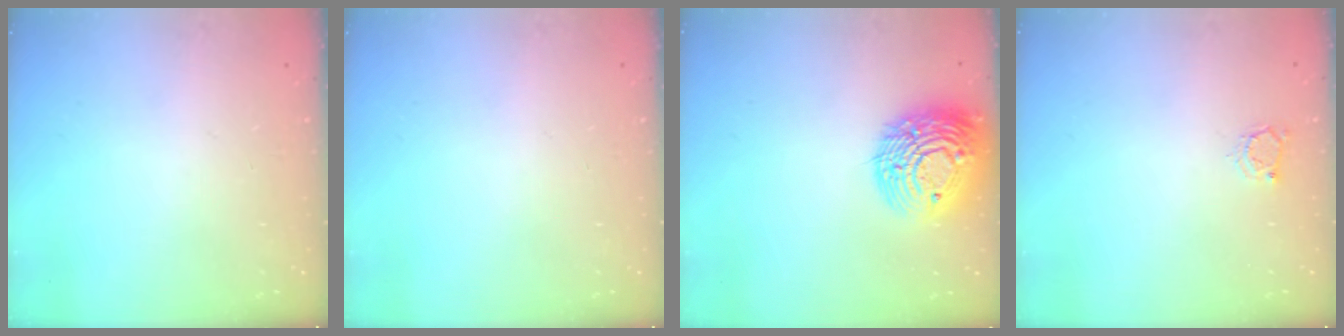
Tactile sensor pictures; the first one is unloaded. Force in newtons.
{"total": 0.0}
{"total": 18.6, "press": 18.5, "slide": 1.5}
{"total": 2.9, "press": 2.9, "slide": 0.4}